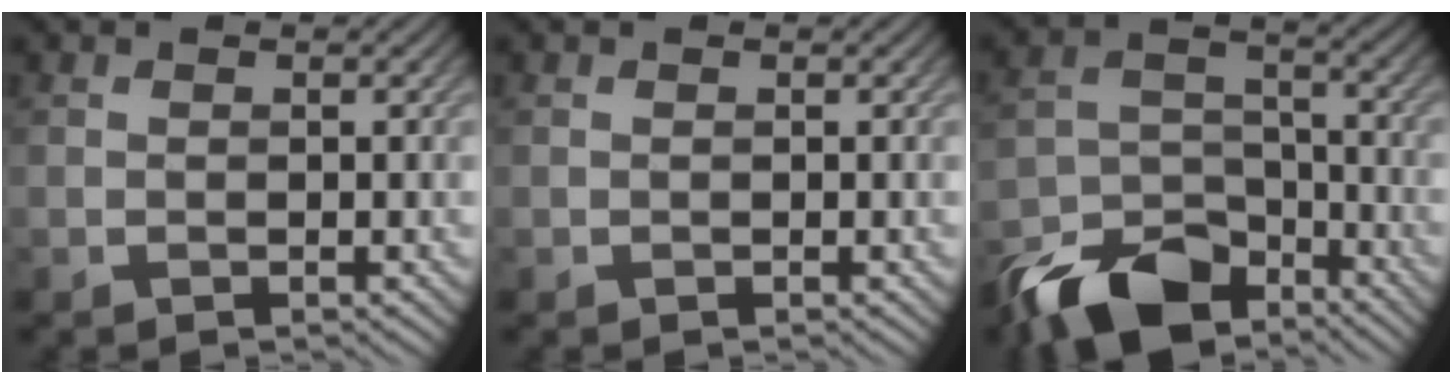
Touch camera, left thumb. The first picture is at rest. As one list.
[{"total": 0.0}, {"total": 12.8, "force": [-9.7, 5.9, 5.7], "torque": [-0.120, -0.013, -0.178]}]